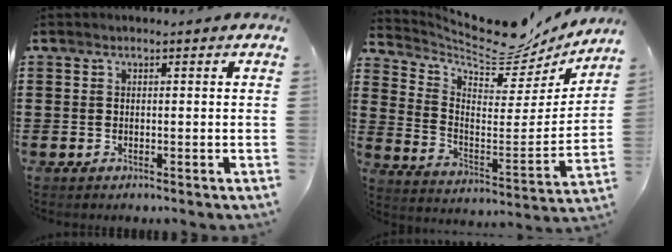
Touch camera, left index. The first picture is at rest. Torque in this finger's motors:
{"motor_torque": [1.35, -0.79, 0.36, 0.07]}